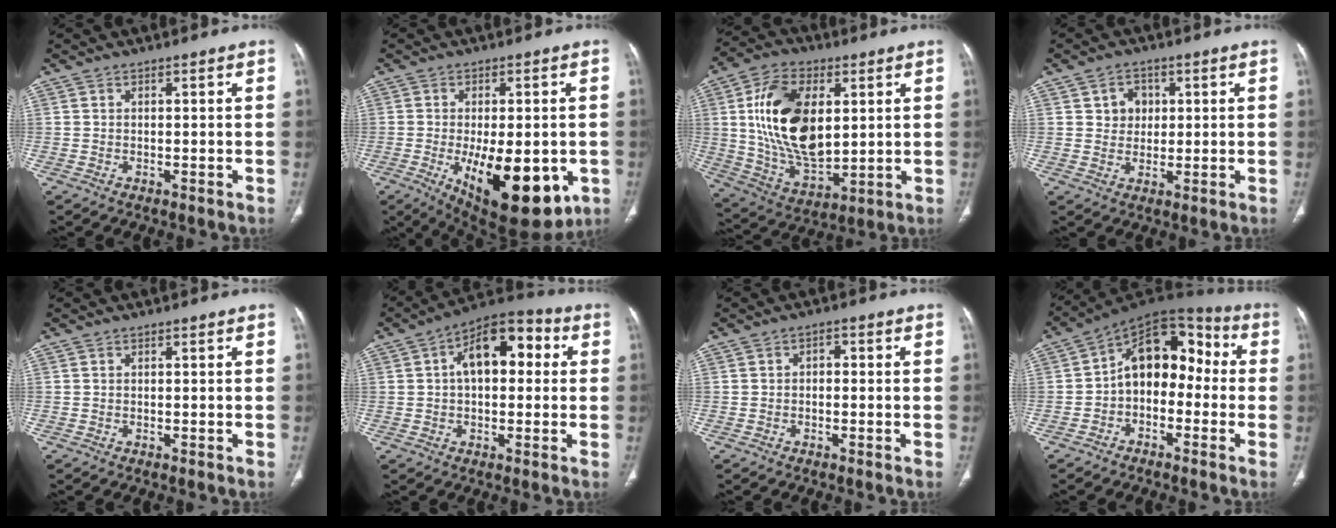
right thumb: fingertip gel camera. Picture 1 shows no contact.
{"total": 18.6, "force": [-5.2, 8.4, 15.8], "torque": [-0.206, -0.015, -0.051]}
{"total": 20.5, "force": [3.9, 11.8, 16.3], "torque": [-0.281, -0.015, 0.079]}
{"total": 4.5, "force": [1.3, 3.9, 1.9], "torque": [-0.004, -0.001, 0.020]}
{"total": 0.0}
{"total": 13.2, "force": [2.5, 7.4, 10.7], "torque": [-0.141, 0.033, 0.029]}
{"total": 1.8, "force": [-0.2, 1.2, 1.2], "torque": [-0.010, 0.009, -0.009]}
{"total": 13.5, "force": [-1.2, 9.2, 9.8], "torque": [-0.107, 0.054, -0.039]}